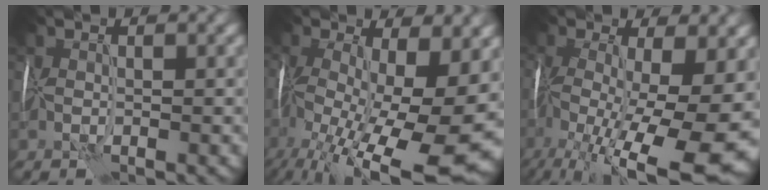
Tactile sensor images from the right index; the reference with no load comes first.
{"total": 15.9, "force": [-3.7, 6.7, 14.0], "torque": [-0.264, -0.023, -0.054]}
{"total": 15.8, "force": [-4.9, 5.9, 13.8], "torque": [-0.261, -0.017, -0.073]}